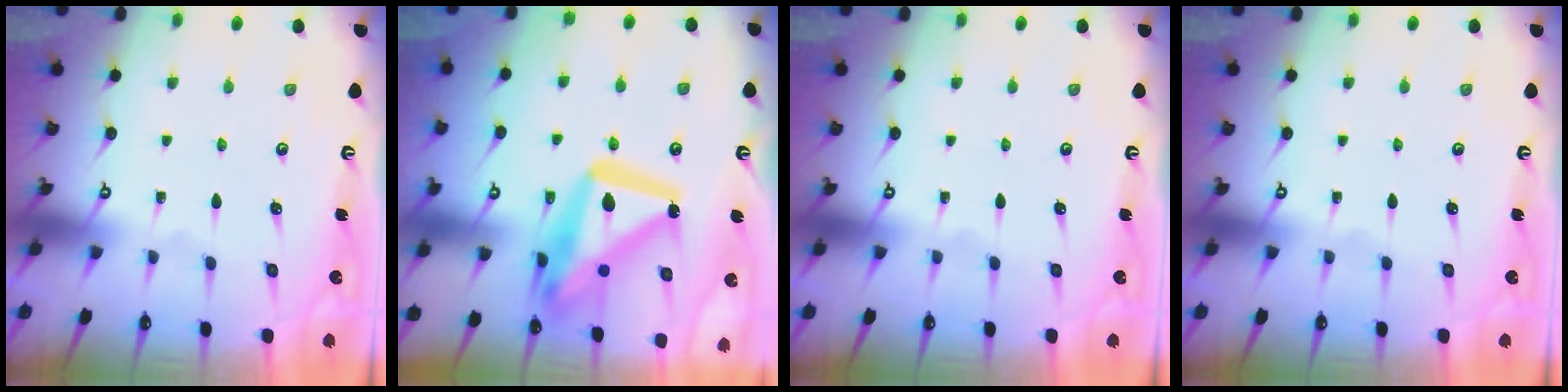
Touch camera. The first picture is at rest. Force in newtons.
{"total": 20.2, "press": 20.1, "slide": 2.2}
{"total": 0.0}
{"total": 0.0}